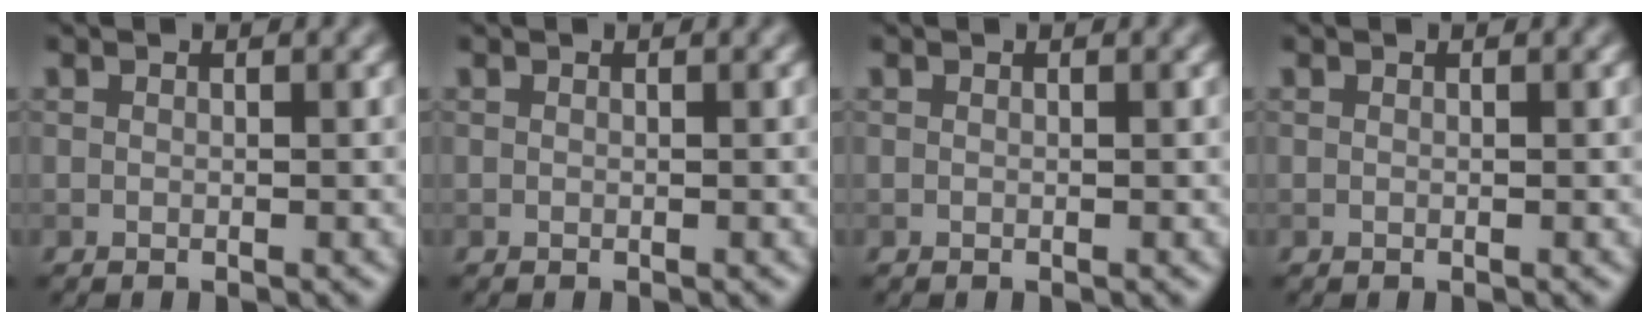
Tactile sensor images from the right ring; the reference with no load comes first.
{"total": 0.0}
{"total": 0.0}
{"total": 0.0}